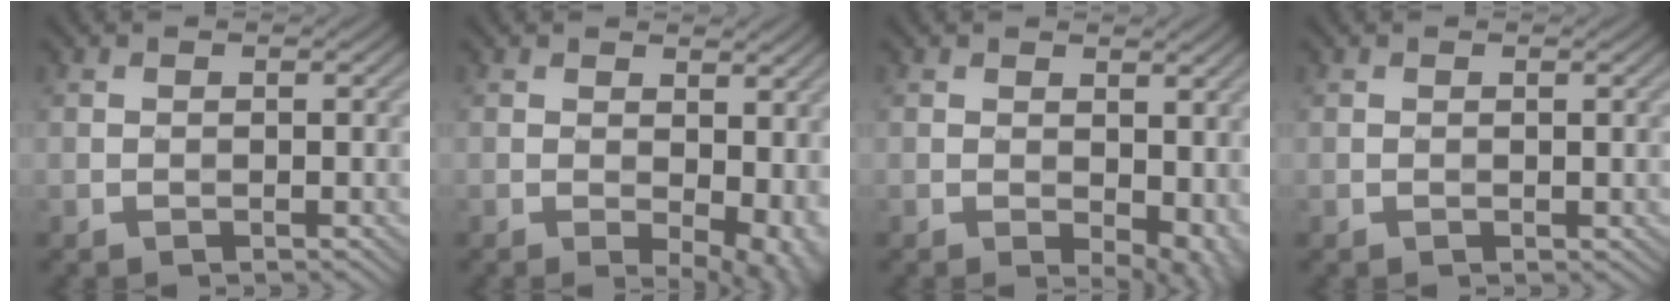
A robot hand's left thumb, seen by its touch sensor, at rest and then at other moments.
{"total": 7.2, "force": [0.1, 3.9, 6.0], "torque": [-0.070, -0.007, 0.014]}
{"total": 5.4, "force": [0.0, 3.1, 4.4], "torque": [-0.054, -0.009, 0.007]}
{"total": 0.0}